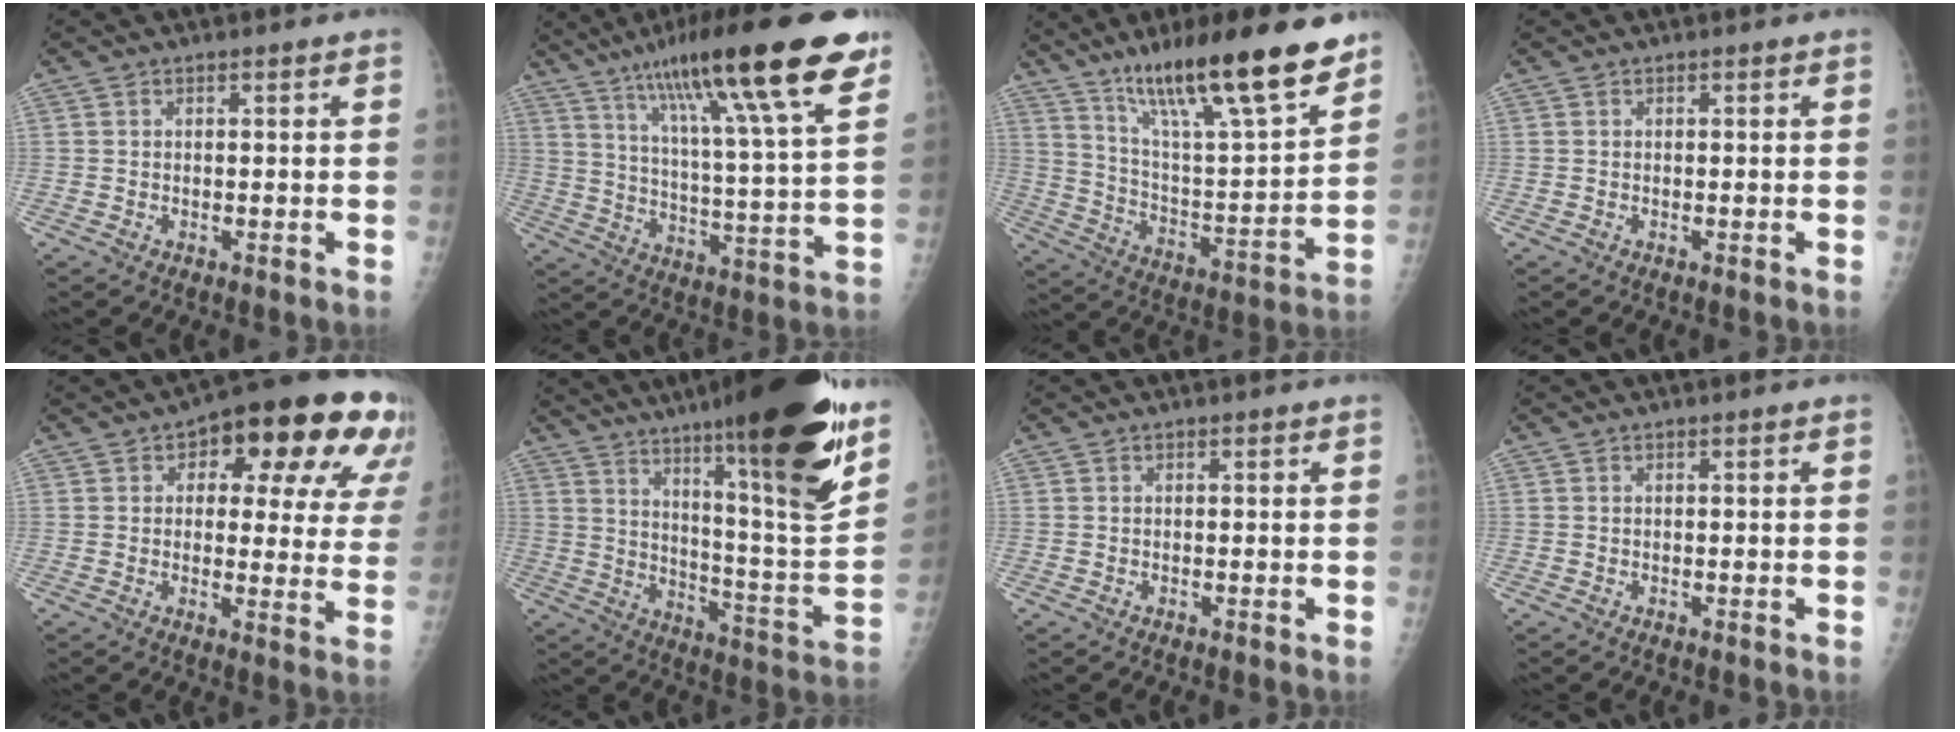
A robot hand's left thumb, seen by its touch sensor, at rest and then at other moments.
{"total": 24.6, "force": [15.1, 3.2, 19.2], "torque": [-0.296, -0.034, 0.238]}
{"total": 23.8, "force": [16.4, 3.9, 16.7], "torque": [-0.254, -0.071, 0.279]}
{"total": 0.0}
{"total": 20.1, "force": [9.3, 9.3, 15.3], "torque": [-0.150, 0.001, 0.113]}
{"total": 27.5, "force": [17.2, 3.6, 21.2], "torque": [-0.298, -0.077, 0.266]}
{"total": 0.0}
{"total": 0.0}